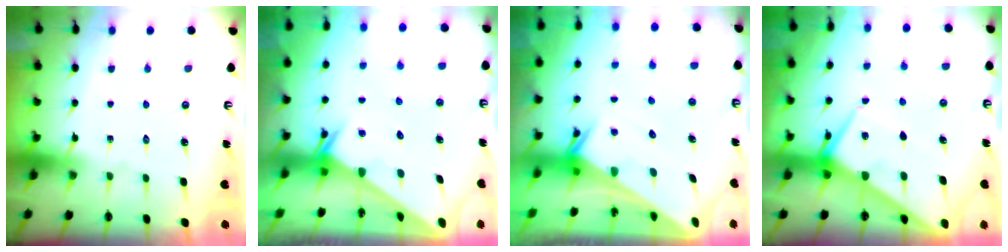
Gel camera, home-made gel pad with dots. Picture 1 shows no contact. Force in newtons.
{"total": 2.4, "press": 2.4, "slide": 0.0}
{"total": 3.5, "press": 3.5, "slide": 0.1}
{"total": 7.9, "press": 7.8, "slide": 0.8}